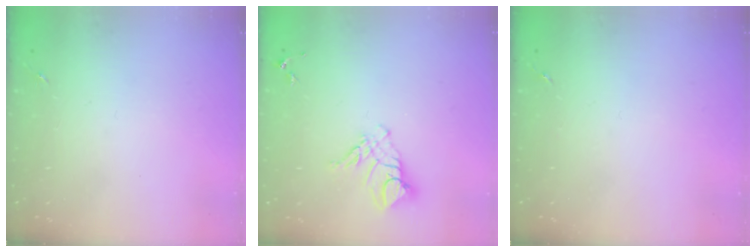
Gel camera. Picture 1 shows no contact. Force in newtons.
{"total": 9.9, "press": 9.8, "slide": 1.1}
{"total": 0.0}